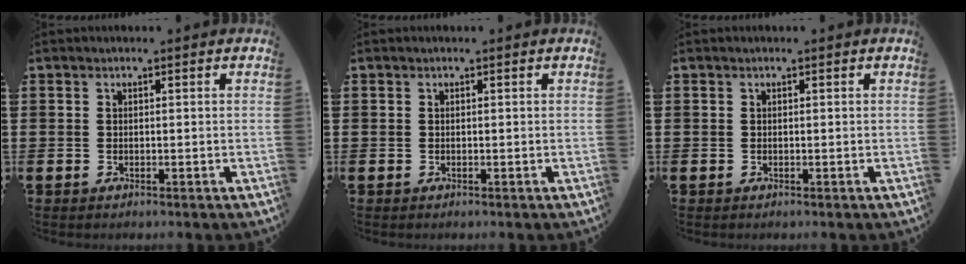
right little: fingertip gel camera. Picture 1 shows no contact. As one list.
[{"total": 0.0}, {"total": 0.0}]